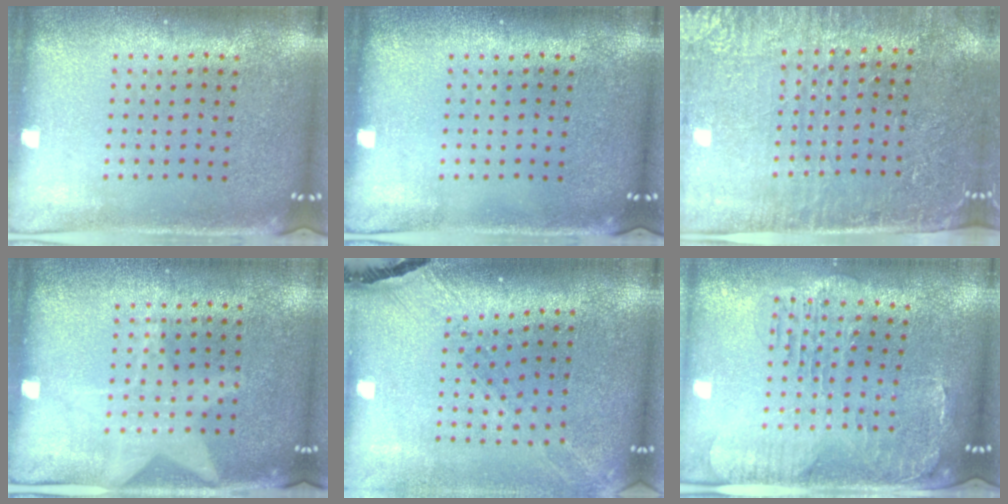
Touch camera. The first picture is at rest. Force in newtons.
{"total": 0.0}
{"total": 3.5, "press": 3.1, "slide": 1.5}
{"total": 1.3, "press": 0.9, "slide": 0.9}
{"total": 1.5, "press": 1.4, "slide": 0.3}
{"total": 1.4, "press": 1.4, "slide": 0.4}